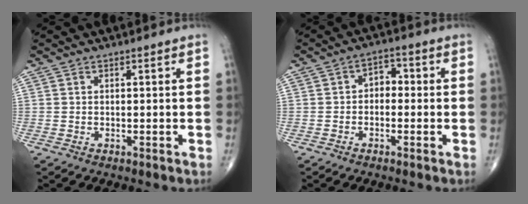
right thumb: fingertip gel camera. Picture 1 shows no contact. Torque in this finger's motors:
{"motor_torque": [-0.36, 0.11, 0.12, 0.17, 0.02]}